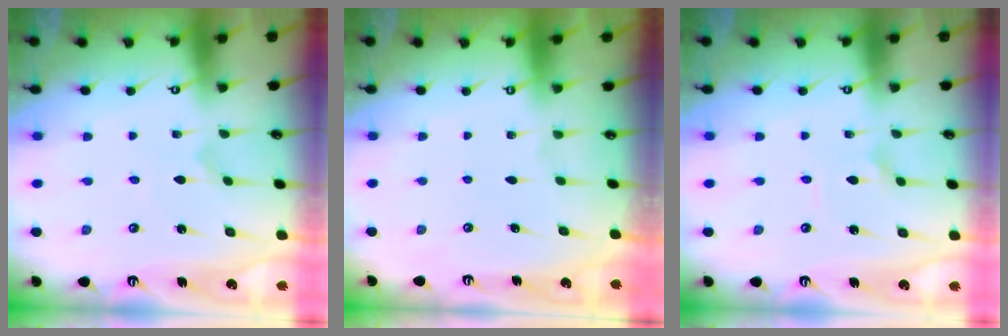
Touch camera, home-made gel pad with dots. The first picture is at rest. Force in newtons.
{"total": 0.0}
{"total": 2.7, "press": 2.6, "slide": 0.3}